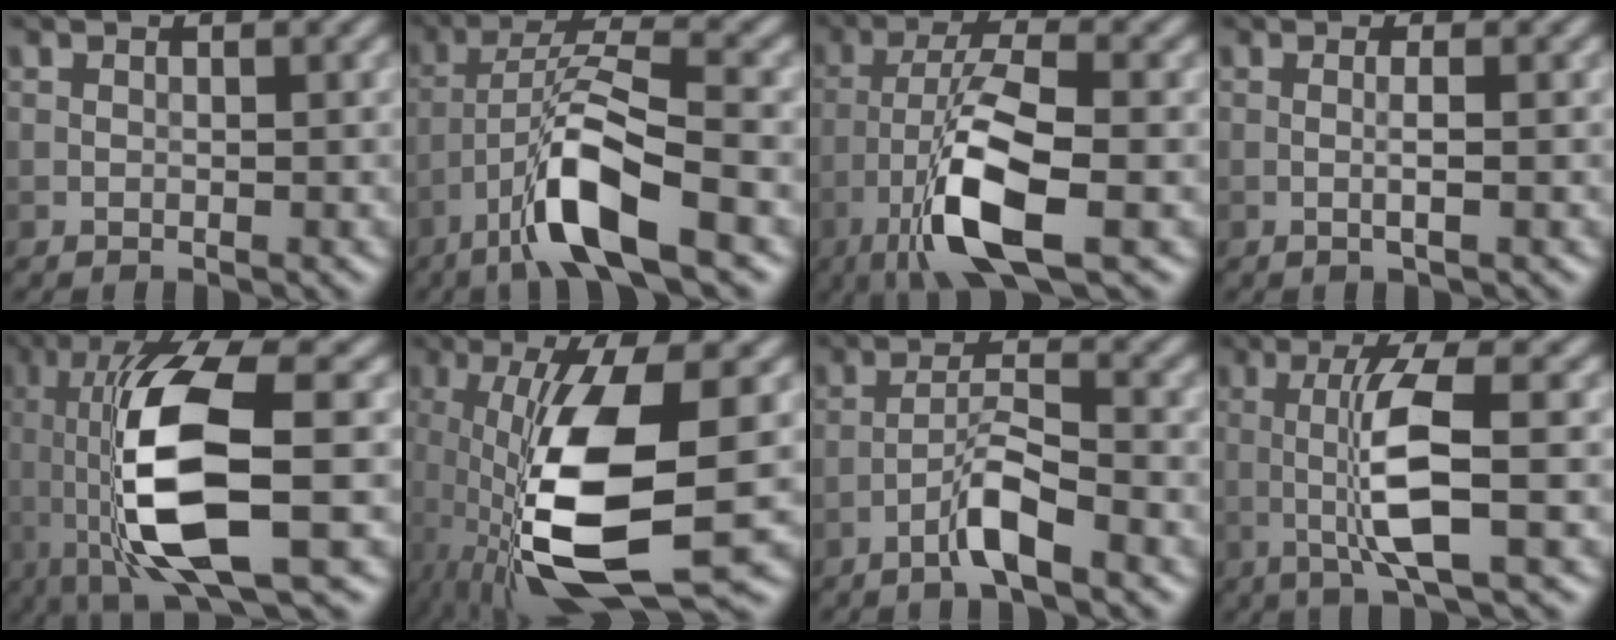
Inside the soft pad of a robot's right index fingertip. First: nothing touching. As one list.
[{"total": 8.2, "force": [-4.3, 1.5, 6.9], "torque": [-0.130, 0.008, -0.086]}, {"total": 9.2, "force": [-4.1, 2.4, 7.9], "torque": [-0.148, 0.008, -0.083]}, {"total": 1.4, "force": [0.0, 0.2, 1.4], "torque": [-0.024, 0.001, -0.004]}, {"total": 12.1, "force": [-0.8, 3.8, 11.5], "torque": [-0.225, -0.012, -0.012]}, {"total": 11.6, "force": [-2.1, 3.4, 10.9], "torque": [-0.216, -0.021, -0.034]}, {"total": 3.7, "force": [-2.3, 0.4, 2.9], "torque": [-0.056, 0.013, -0.049]}, {"total": 5.9, "force": [-0.7, 0.8, 5.8], "torque": [-0.117, 0.003, -0.013]}]